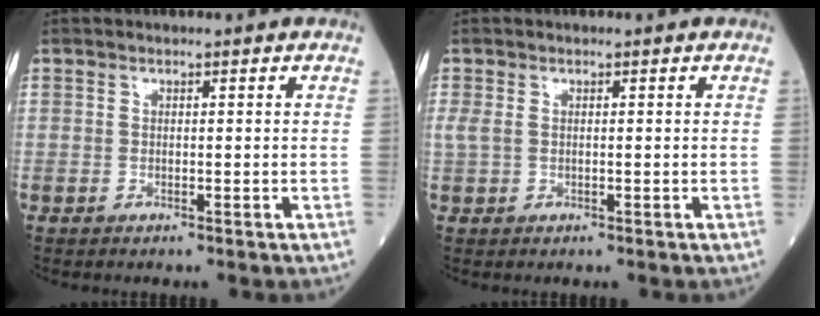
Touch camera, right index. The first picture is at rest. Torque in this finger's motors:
{"motor_torque": [0.84, 0.90, 0.25, 0.08]}